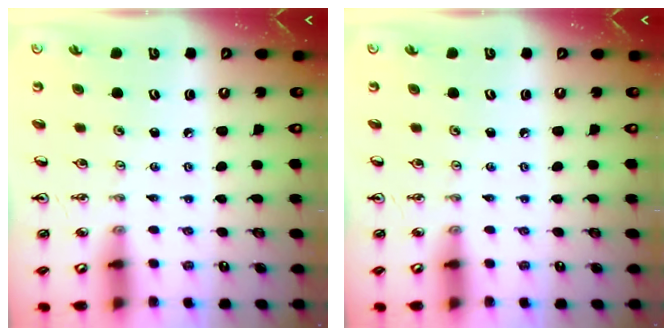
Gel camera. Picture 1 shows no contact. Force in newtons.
{"total": 0.0}